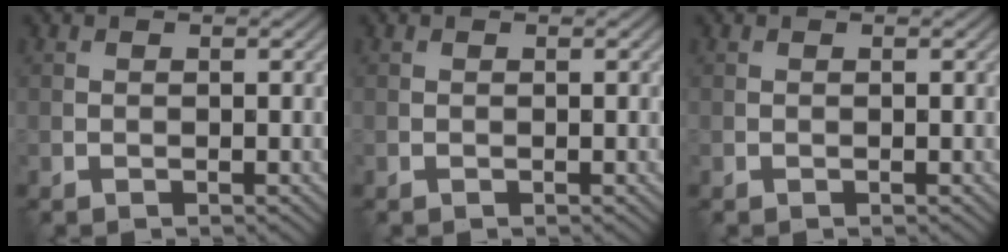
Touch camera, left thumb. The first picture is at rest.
{"total": 0.0}
{"total": 0.0}